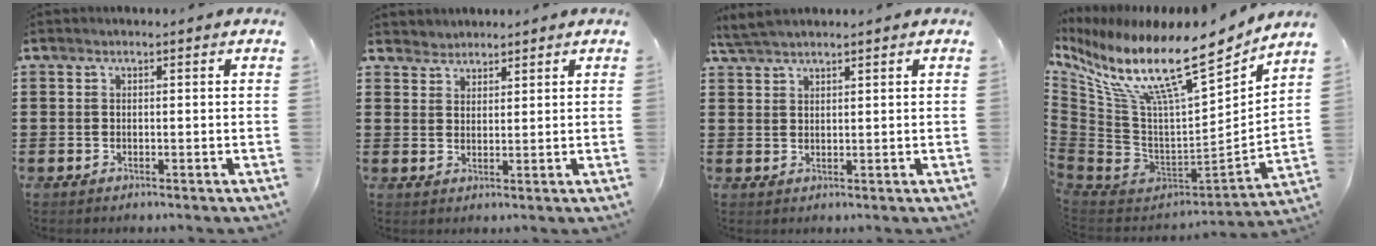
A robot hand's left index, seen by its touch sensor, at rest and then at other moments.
{"total": 2.3, "force": [2.1, 0.8, -0.6], "torque": [0.003, 0.003, 0.042]}
{"total": 2.9, "force": [2.7, 0.2, 1.0], "torque": [-0.027, 0.002, 0.053]}
{"total": 15.3, "force": [10.2, 3.7, 10.8], "torque": [-0.214, -0.076, 0.165]}